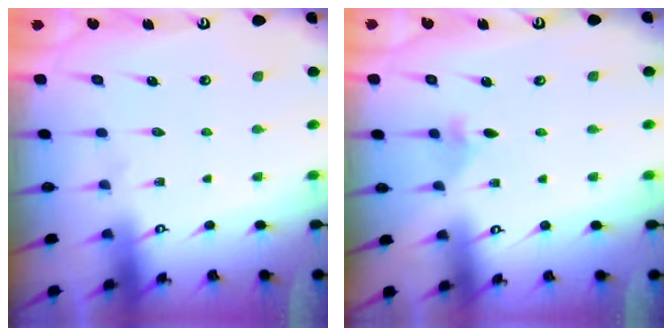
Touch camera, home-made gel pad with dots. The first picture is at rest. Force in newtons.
{"total": 1.9, "press": 1.9, "slide": 0.3}